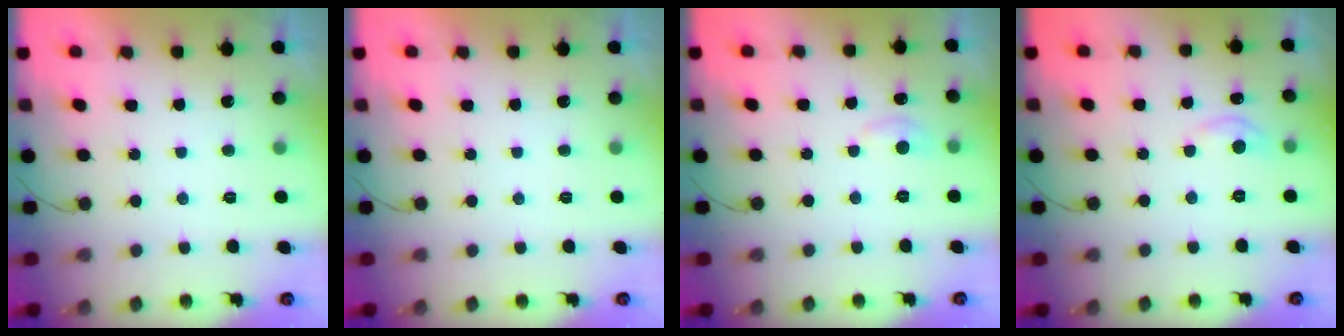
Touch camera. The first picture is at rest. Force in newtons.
{"total": 0.0}
{"total": 5.4, "press": 5.3, "slide": 0.7}
{"total": 5.1, "press": 5.1, "slide": 0.7}